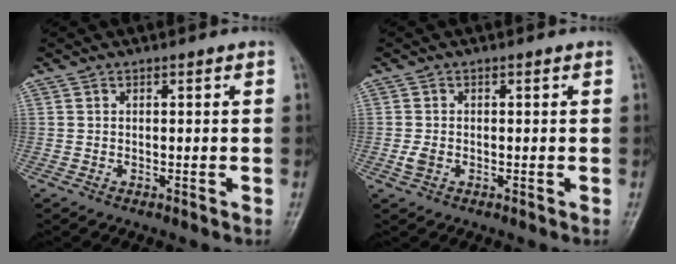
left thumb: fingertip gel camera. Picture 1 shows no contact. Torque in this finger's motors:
{"motor_torque": [-0.23, 0.40, 0.39, 0.14, 0.00]}